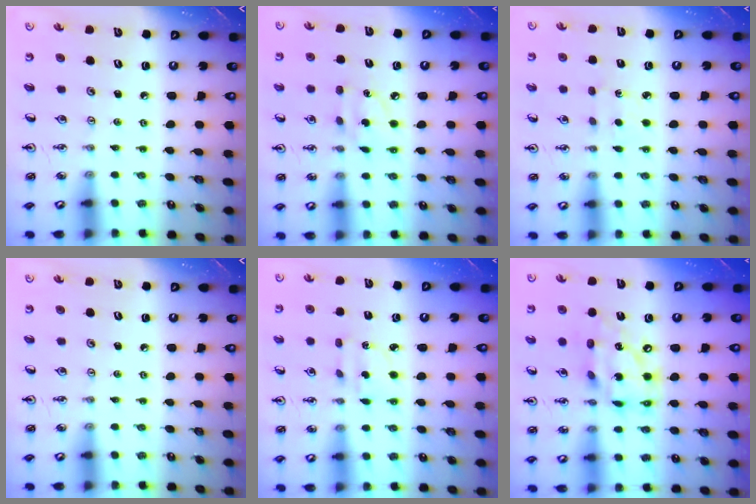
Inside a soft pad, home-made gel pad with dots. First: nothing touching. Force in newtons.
{"total": 4.3, "press": 4.3, "slide": 0.3}
{"total": 2.8, "press": 2.8, "slide": 0.4}
{"total": 0.0}
{"total": 3.2, "press": 3.1, "slide": 0.7}
{"total": 14.6, "press": 14.5, "slide": 1.7}